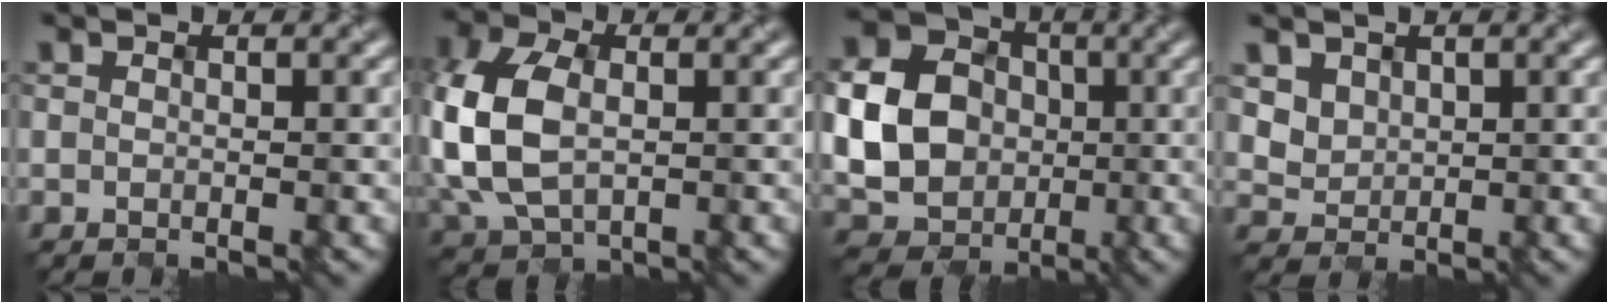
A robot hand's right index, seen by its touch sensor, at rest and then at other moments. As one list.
[{"total": 8.7, "force": [-0.4, 6.0, 6.3], "torque": [-0.175, 0.004, -0.012]}, {"total": 9.7, "force": [-0.5, 8.1, 5.3], "torque": [-0.114, -0.003, -0.012]}, {"total": 2.5, "force": [1.4, 2.0, 0.7], "torque": [-0.023, -0.007, 0.043]}]